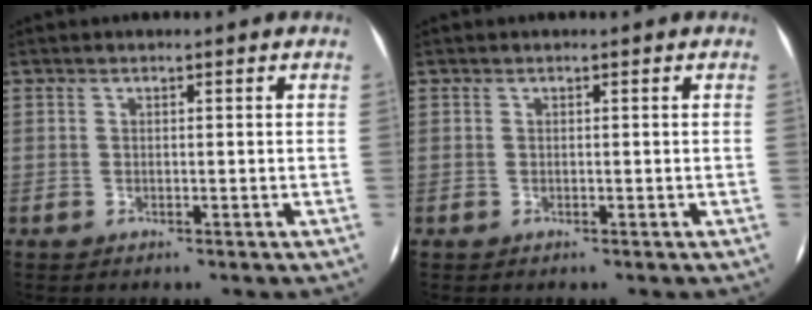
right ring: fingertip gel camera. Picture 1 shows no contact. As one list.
[{"total": 0.0}]